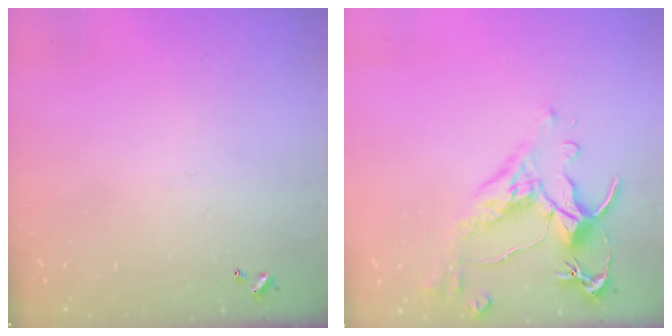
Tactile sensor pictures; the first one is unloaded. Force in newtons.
{"total": 3.2, "press": 2.9, "slide": 1.4}